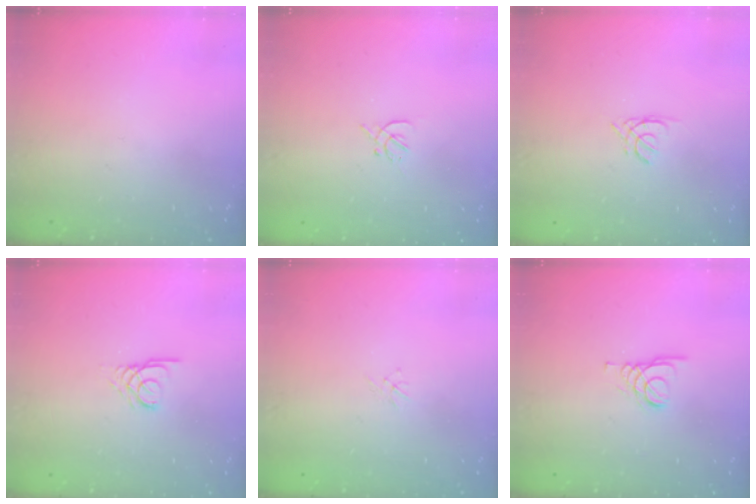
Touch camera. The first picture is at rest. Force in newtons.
{"total": 1.4, "press": 1.3, "slide": 0.5}
{"total": 1.7, "press": 1.7, "slide": 0.3}
{"total": 2.7, "press": 2.7, "slide": 0.3}
{"total": 1.1, "press": 1.0, "slide": 0.3}
{"total": 1.4, "press": 1.4, "slide": 0.2}